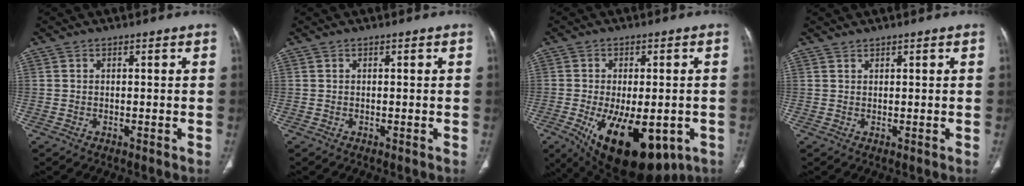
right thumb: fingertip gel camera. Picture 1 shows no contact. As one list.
[{"total": 0.0}, {"total": 19.6, "force": [-7.5, 9.5, 15.4], "torque": [-0.218, -0.012, -0.090]}, {"total": 0.7, "force": [0.7, 0.1, 0.0], "torque": [0.002, -0.007, 0.014]}]